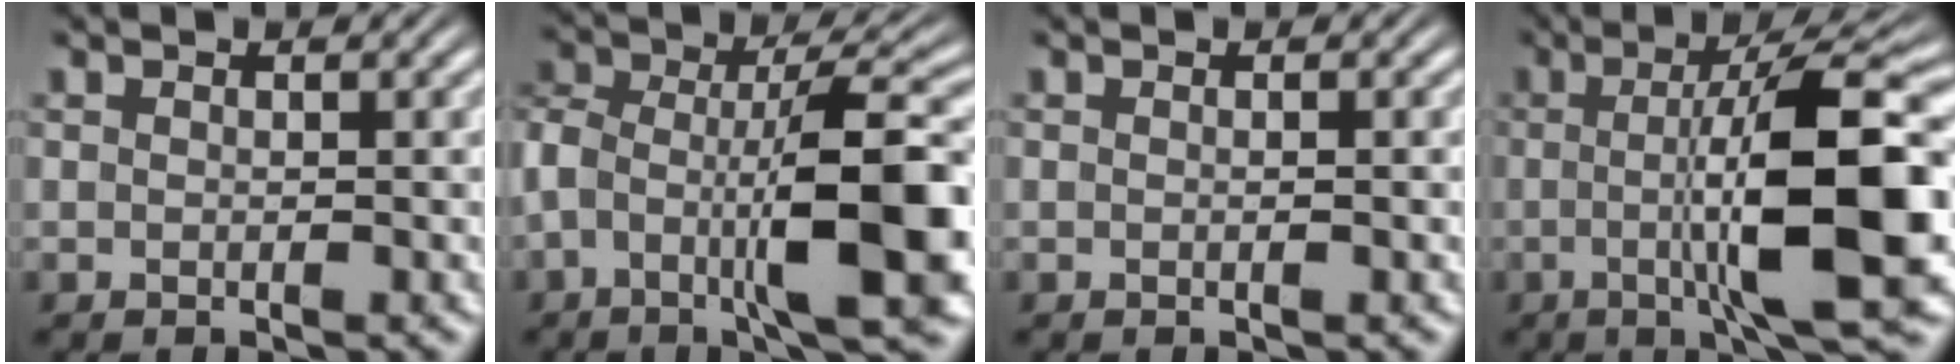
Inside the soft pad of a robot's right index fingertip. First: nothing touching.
{"total": 10.8, "force": [-1.7, 5.4, 9.1], "torque": [-0.156, -0.015, -0.023]}
{"total": 0.0}
{"total": 12.6, "force": [-0.6, 2.8, 12.3], "torque": [-0.171, 0.007, -0.006]}